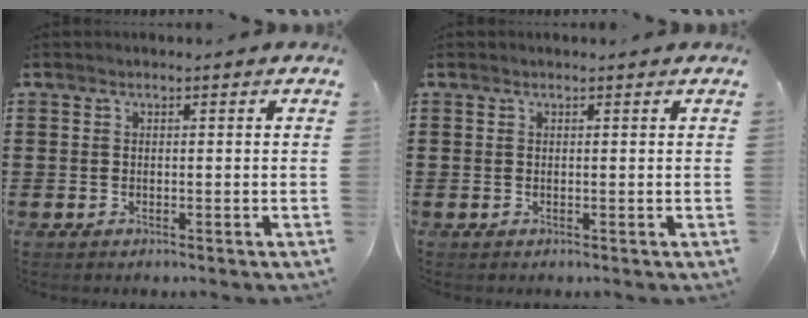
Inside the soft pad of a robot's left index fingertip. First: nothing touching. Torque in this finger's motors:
{"motor_torque": [0.12, -0.01, -0.02, -0.01]}